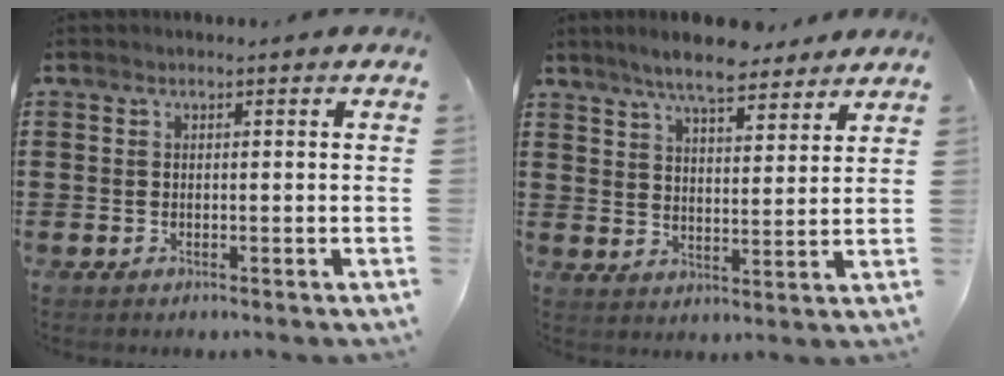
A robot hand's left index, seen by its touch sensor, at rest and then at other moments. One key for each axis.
{"total": 7.5, "fx": 6.6, "fy": 1.4, "fz": 3.2, "tx": -0.076, "ty": -0.017, "tz": 0.119}